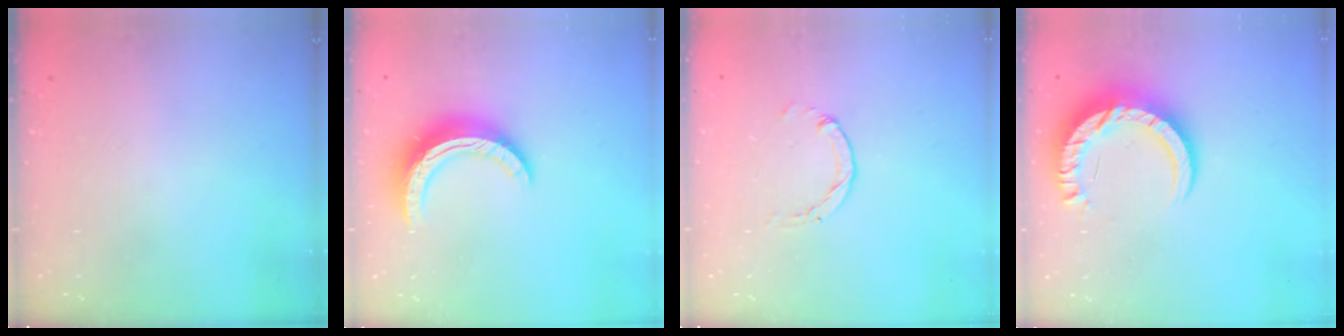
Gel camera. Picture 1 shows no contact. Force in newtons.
{"total": 13.2, "press": 13.2, "slide": 0.3}
{"total": 1.5, "press": 1.5, "slide": 0.2}
{"total": 11.9, "press": 11.8, "slide": 0.9}